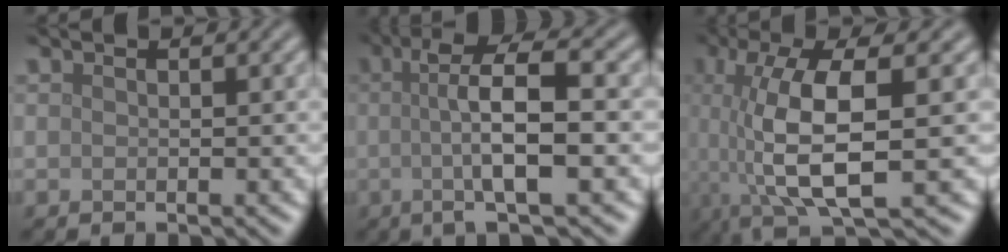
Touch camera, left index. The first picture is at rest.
{"total": 7.5, "force": [-0.3, 1.6, 7.4], "torque": [-0.113, 0.005, -0.009]}
{"total": 9.1, "force": [-0.9, 2.8, 8.7], "torque": [-0.166, 0.003, -0.019]}